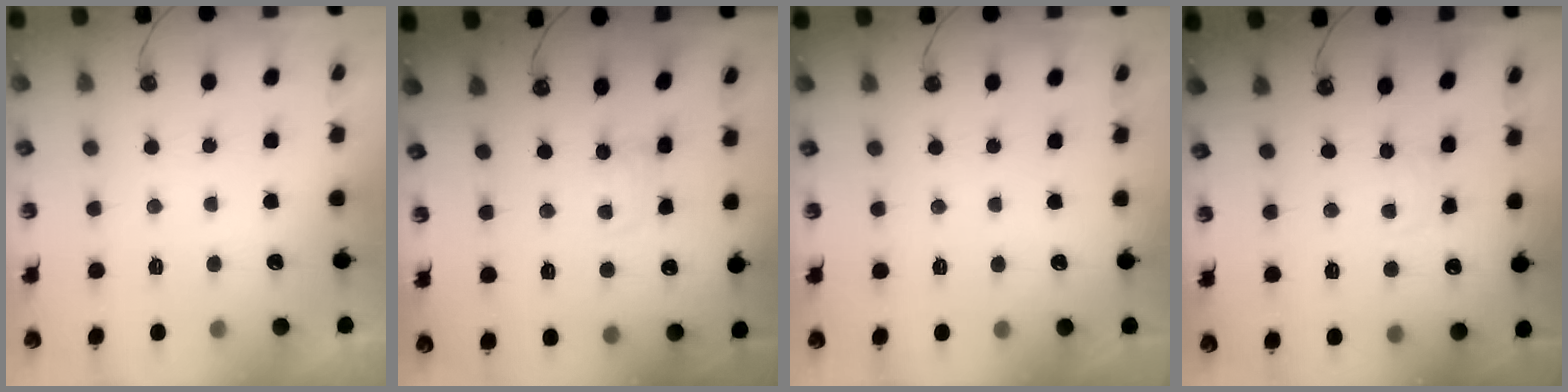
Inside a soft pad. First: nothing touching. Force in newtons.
{"total": 1.8, "press": 1.8, "slide": 0.2}
{"total": 0.0}
{"total": 1.7, "press": 1.6, "slide": 0.2}